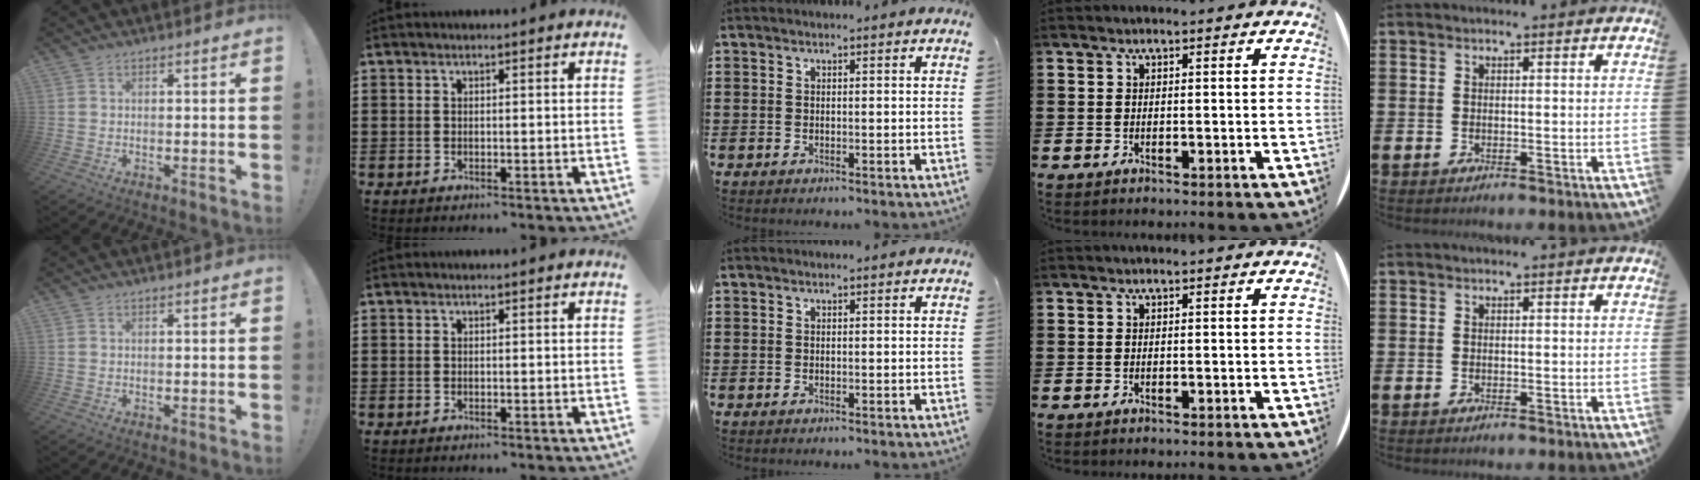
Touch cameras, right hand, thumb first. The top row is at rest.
{}